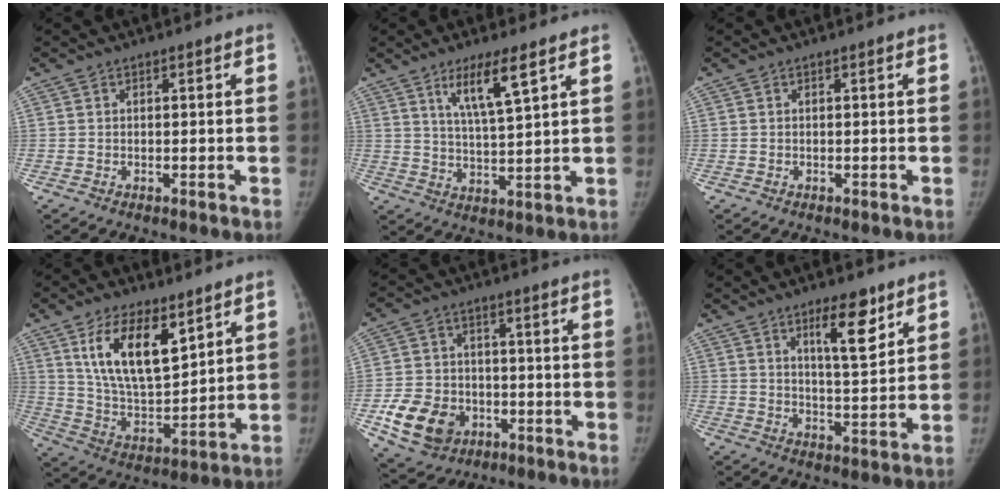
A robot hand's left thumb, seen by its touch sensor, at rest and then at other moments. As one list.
[{"total": 8.1, "force": [4.6, 0.9, 6.6], "torque": [-0.121, -0.033, 0.089]}, {"total": 0.0}, {"total": 15.5, "force": [7.9, 6.9, 11.4], "torque": [-0.172, -0.044, 0.157]}, {"total": 12.4, "force": [-4.7, 9.7, 6.1], "torque": [-0.097, 0.017, -0.072]}, {"total": 8.7, "force": [5.3, 2.5, 6.5], "torque": [-0.087, -0.039, 0.086]}]